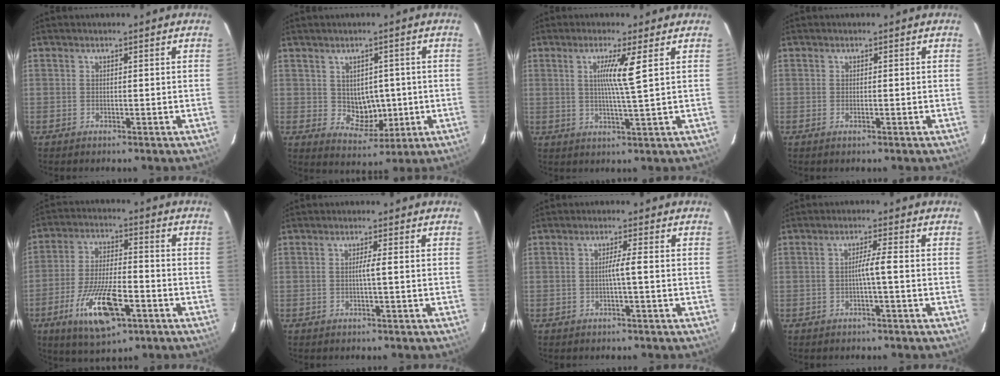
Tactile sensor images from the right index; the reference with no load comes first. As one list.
[{"total": 5.9, "force": [0.1, 4.3, 4.0], "torque": [-0.050, 0.001, 0.019]}, {"total": 5.4, "force": [1.6, -1.3, 5.0], "torque": [-0.094, -0.007, 0.028]}, {"total": 0.6, "force": [-0.3, -0.1, 0.5], "torque": [-0.008, 0.000, -0.003]}, {"total": 13.0, "force": [-5.8, 3.8, 11.0], "torque": [-0.212, -0.012, -0.096]}, {"total": 1.3, "force": [-0.1, -0.4, 1.2], "torque": [-0.021, 0.001, -0.004]}, {"total": 1.9, "force": [-0.4, -0.5, 1.8], "torque": [-0.031, 0.000, -0.007]}, {"total": 2.5, "force": [-0.5, -0.5, 2.4], "torque": [-0.037, 0.001, -0.010]}]